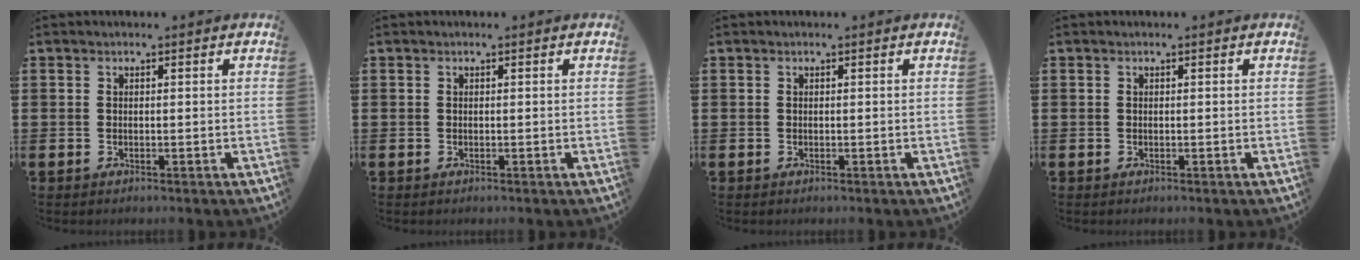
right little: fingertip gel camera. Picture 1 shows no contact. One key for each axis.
{"total": 0.0}
{"total": 0.0}
{"total": 0.0}